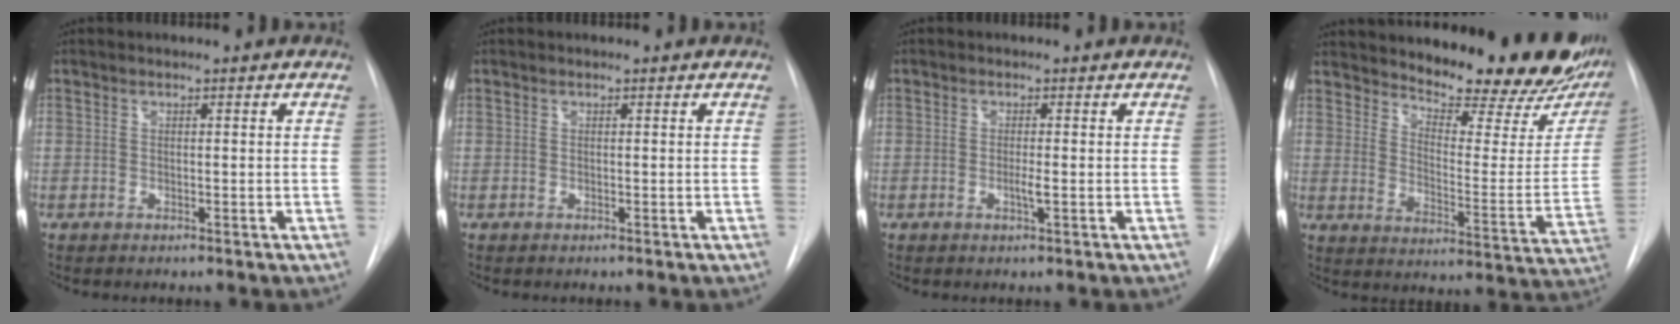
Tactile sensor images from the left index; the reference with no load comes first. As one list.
[{"total": 0.0}, {"total": 1.4, "force": [-0.3, -0.1, 1.4], "torque": [-0.027, -0.002, -0.007]}, {"total": 22.8, "force": [19.8, 5.0, 10.1], "torque": [-0.139, -0.076, 0.246]}]